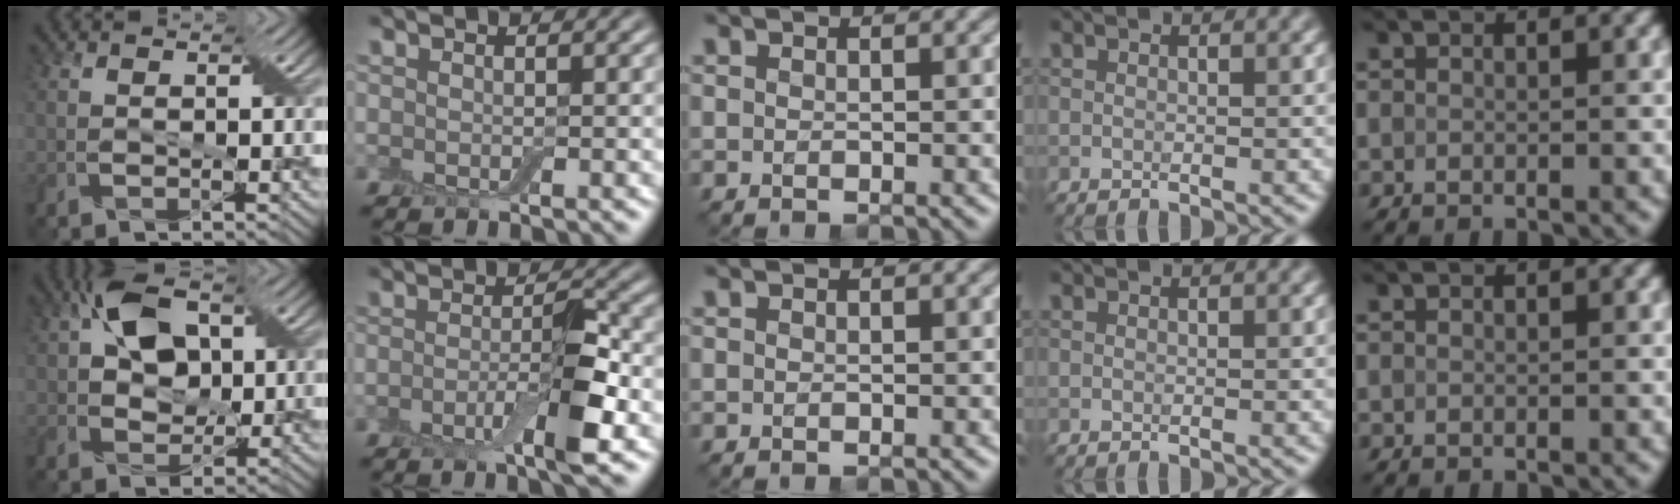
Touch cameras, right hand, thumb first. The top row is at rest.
{"thumb": {"total": 7.9, "force": [2.0, 5.3, 5.5], "torque": [-0.108, 0.012, 0.033]}, "index": {"total": 4.6, "force": [-1.5, 0.8, 4.2], "torque": [-0.070, 0.001, -0.032]}}